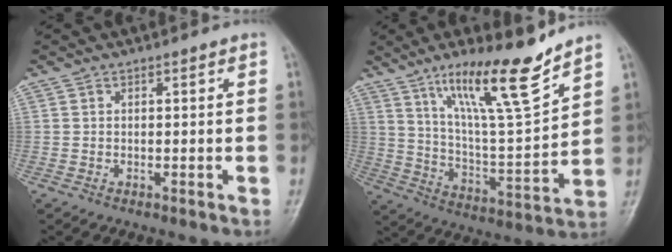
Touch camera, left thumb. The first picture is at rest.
{"total": 17.1, "force": [11.7, 2.5, 12.2], "torque": [-0.190, -0.073, 0.210]}